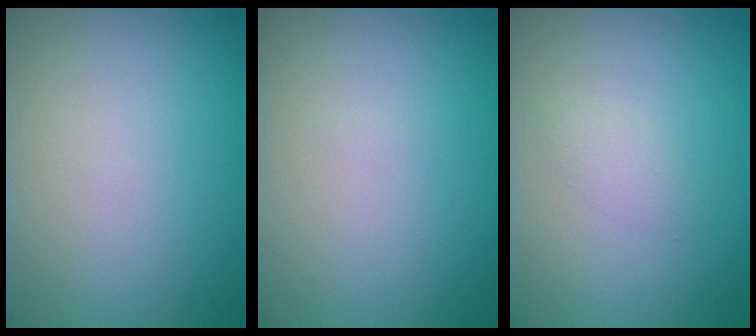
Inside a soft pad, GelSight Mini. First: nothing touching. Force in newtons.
{"total": 0.0}
{"total": 1.2, "press": 1.2, "slide": 0.1}